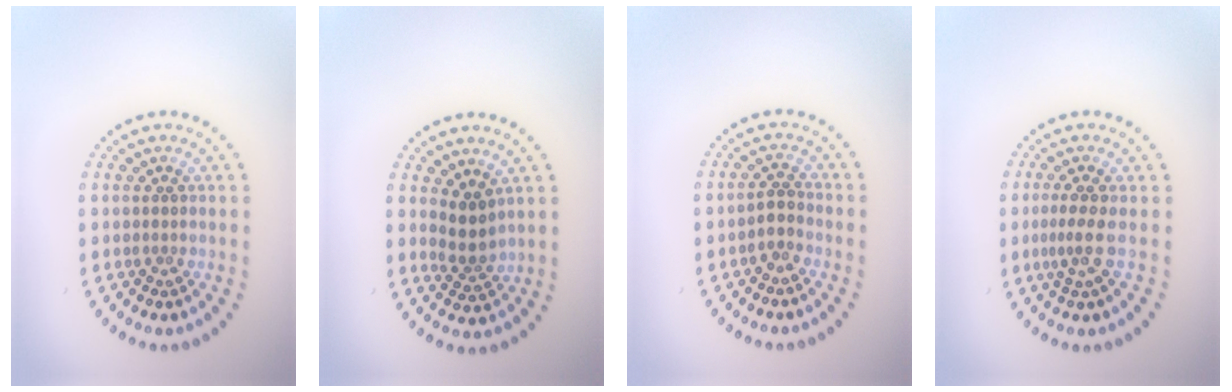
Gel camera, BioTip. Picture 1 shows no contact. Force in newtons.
{"total": 2.3, "press": 1.8, "slide": 1.4}
{"total": 1.6, "press": 1.3, "slide": 0.9}
{"total": 2.2, "press": 1.5, "slide": 1.6}